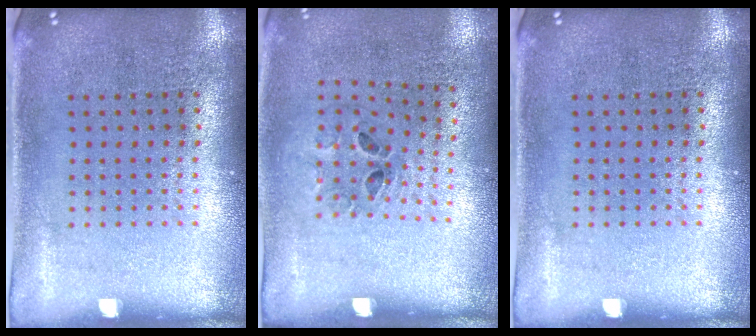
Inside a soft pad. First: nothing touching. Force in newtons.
{"total": 1.3, "press": 0.7, "slide": 1.1}
{"total": 0.0}